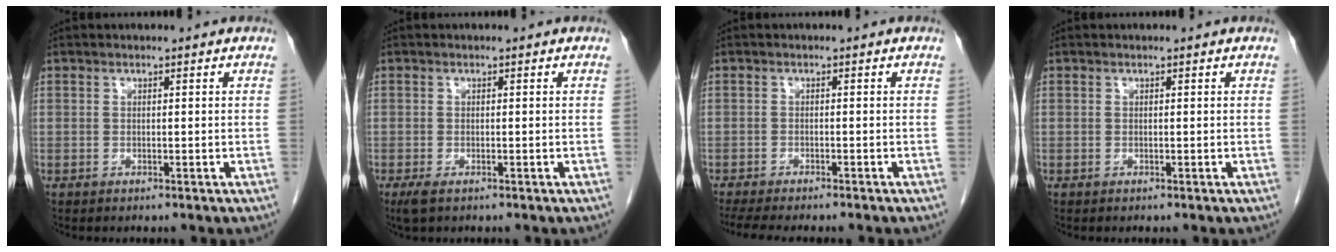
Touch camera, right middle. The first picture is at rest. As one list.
[{"total": 1.9, "force": [-1.2, 0.7, 1.3], "torque": [-0.032, -0.006, -0.017]}, {"total": 8.6, "force": [-7.3, 1.0, 4.4], "torque": [-0.057, -0.011, -0.107]}, {"total": 0.0}]